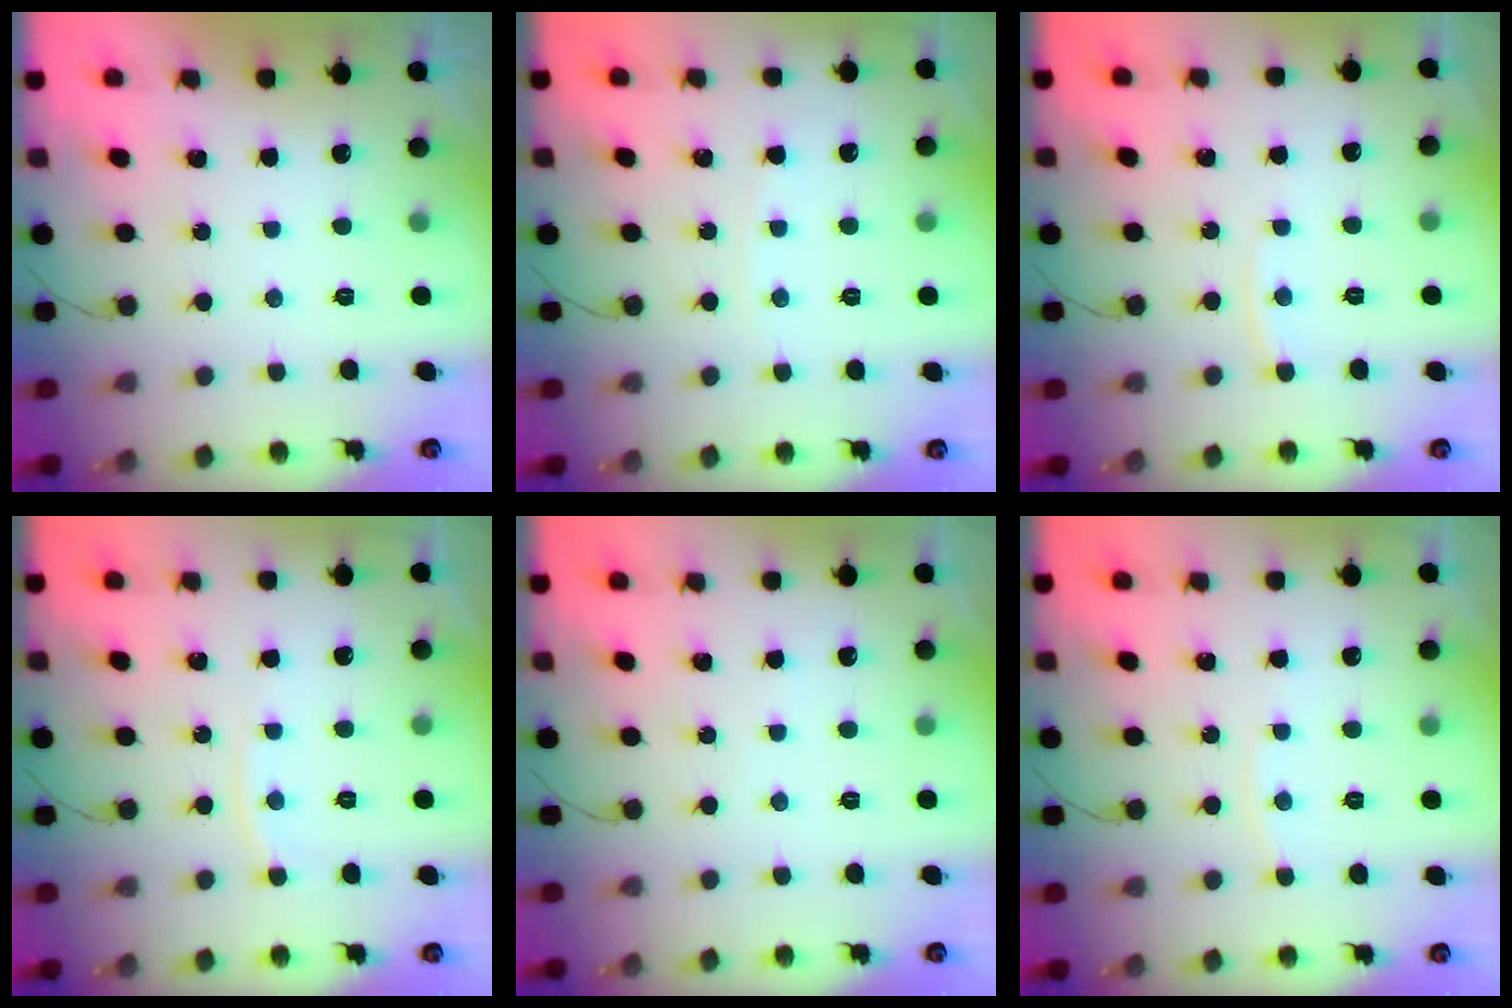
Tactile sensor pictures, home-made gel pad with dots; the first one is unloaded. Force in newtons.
{"total": 2.4, "press": 2.4, "slide": 0.3}
{"total": 3.7, "press": 3.6, "slide": 0.5}
{"total": 4.5, "press": 4.4, "slide": 0.6}
{"total": 3.0, "press": 3.0, "slide": 0.4}
{"total": 2.7, "press": 2.7, "slide": 0.3}